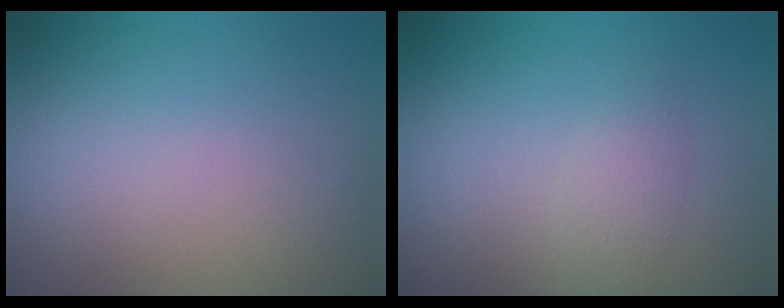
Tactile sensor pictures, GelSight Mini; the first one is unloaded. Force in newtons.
{"total": 1.8, "press": 1.8, "slide": 0.1}